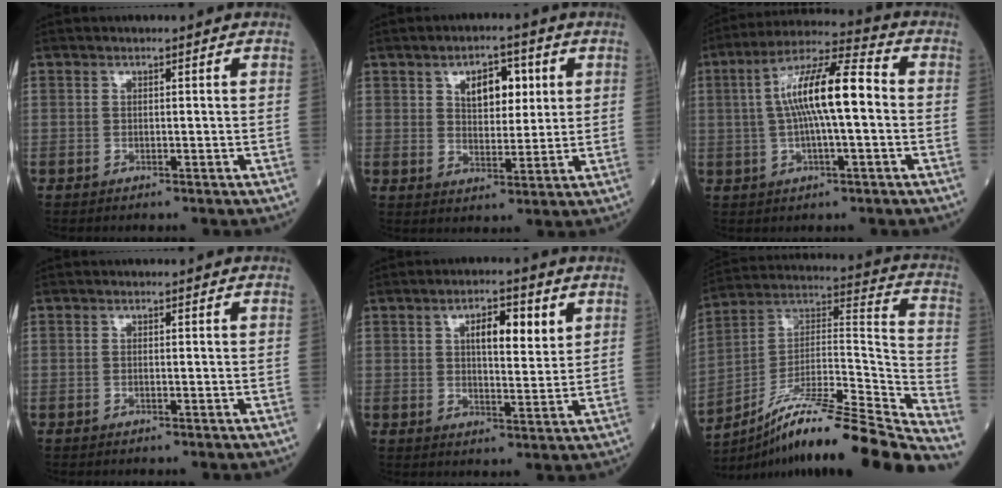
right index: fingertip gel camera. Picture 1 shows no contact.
{"total": 6.6, "force": [2.5, 3.5, 5.1], "torque": [-0.080, 0.007, 0.043]}
{"total": 12.2, "force": [0.4, 2.0, 12.0], "torque": [-0.224, 0.025, 0.002]}
{"total": 0.0}
{"total": 6.7, "force": [2.8, 2.2, 5.7], "torque": [-0.093, 0.004, 0.043]}
{"total": 25.9, "force": [-21.6, -0.6, 14.4], "torque": [-0.188, -0.001, -0.354]}